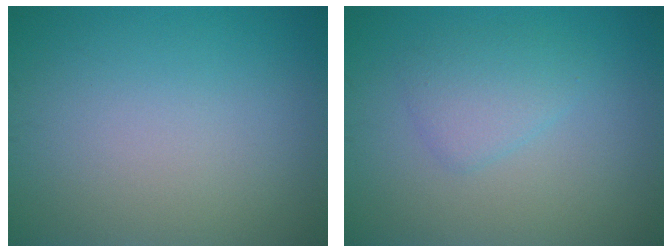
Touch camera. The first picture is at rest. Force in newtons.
{"total": 2.3, "press": 2.3, "slide": 0.1}